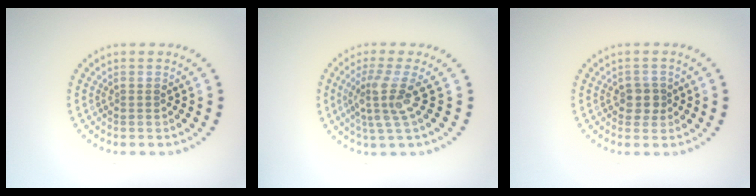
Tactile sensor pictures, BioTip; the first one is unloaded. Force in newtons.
{"total": 3.5, "press": 2.5, "slide": 2.5}
{"total": 1.8, "press": 1.6, "slide": 0.7}